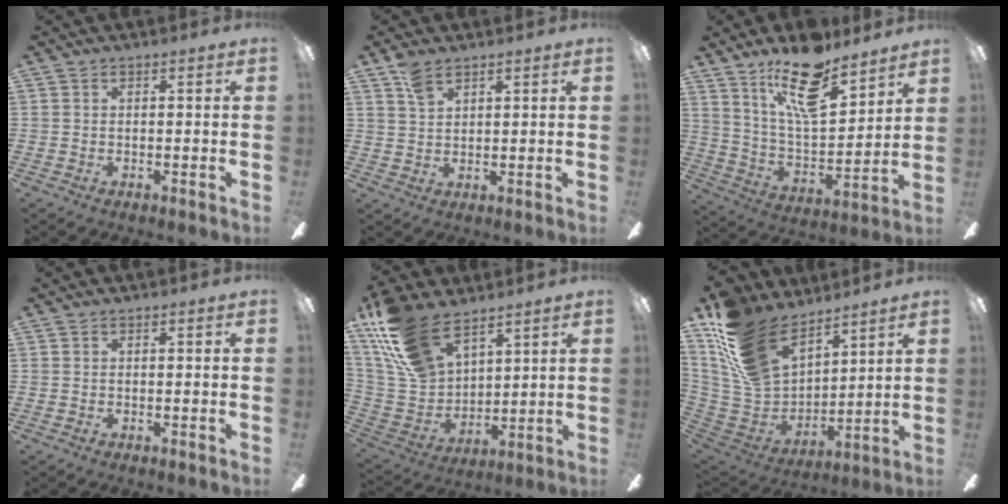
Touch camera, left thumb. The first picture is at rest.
{"total": 4.3, "force": [3.2, 1.8, 2.2], "torque": [-0.045, -0.011, 0.060]}
{"total": 18.6, "force": [13.1, 6.8, 11.4], "torque": [-0.201, -0.074, 0.225]}
{"total": 0.0}
{"total": 18.4, "force": [13.0, 9.1, 9.4], "torque": [-0.219, -0.059, 0.244]}
{"total": 20.3, "force": [13.8, 10.8, 10.3], "torque": [-0.240, -0.080, 0.262]}